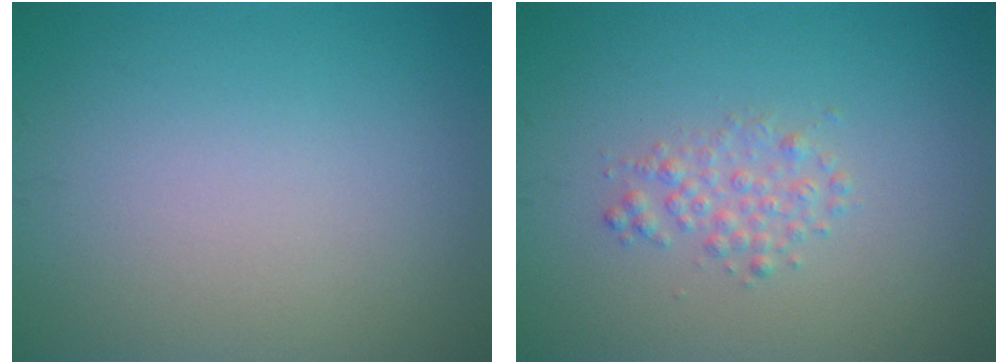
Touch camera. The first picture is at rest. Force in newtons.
{"total": 1.7, "press": 1.7, "slide": 0.0}